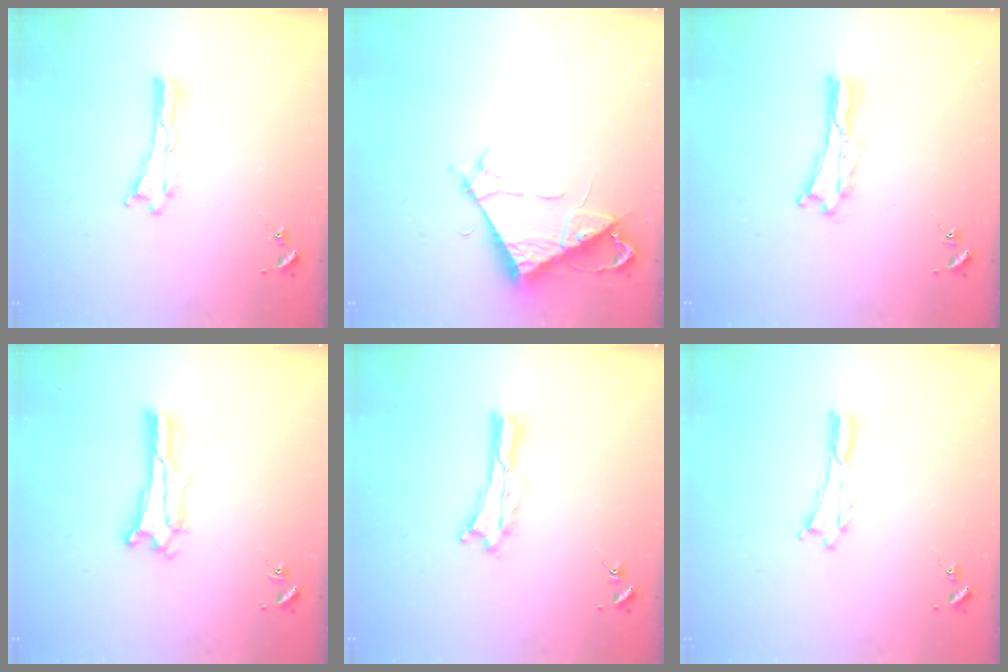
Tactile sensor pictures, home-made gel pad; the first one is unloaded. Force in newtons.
{"total": 7.1, "press": 7.1, "slide": 0.4}
{"total": 0.6, "press": 0.5, "slide": 0.2}
{"total": 0.9, "press": 0.9, "slide": 0.2}
{"total": 0.6, "press": 0.6, "slide": 0.2}
{"total": 0.0}